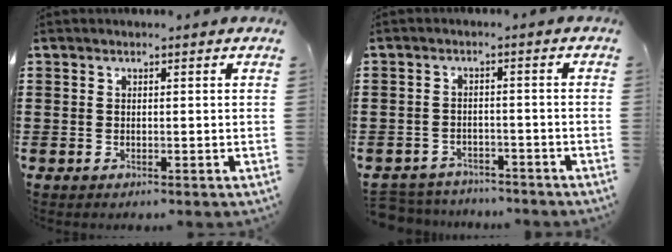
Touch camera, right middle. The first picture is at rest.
{"total": 3.5, "force": [-3.4, 0.6, -0.2], "torque": [-0.003, 0.001, -0.074]}